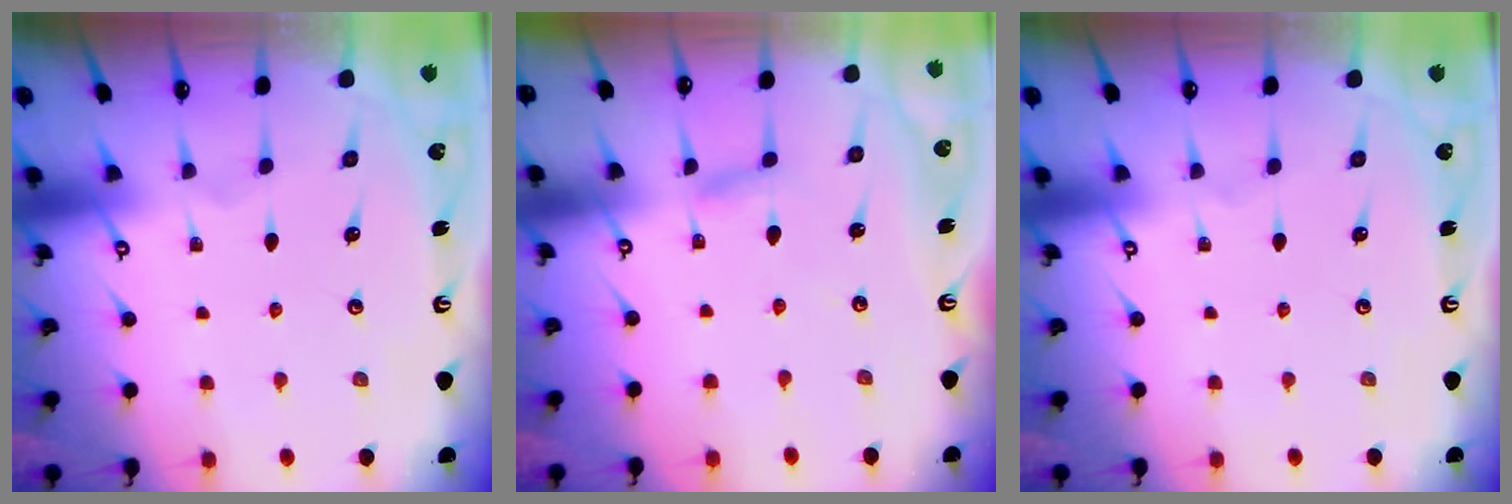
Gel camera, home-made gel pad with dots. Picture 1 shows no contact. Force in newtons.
{"total": 2.8, "press": 2.8, "slide": 0.3}
{"total": 0.0}